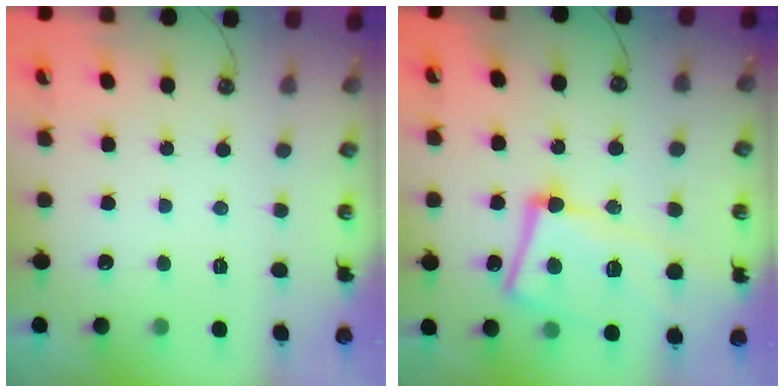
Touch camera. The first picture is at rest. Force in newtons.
{"total": 14.3, "press": 13.9, "slide": 3.1}